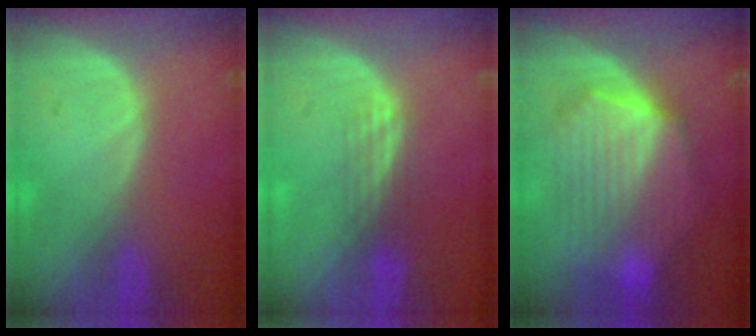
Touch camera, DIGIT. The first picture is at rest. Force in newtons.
{"total": 3.0, "press": 2.5, "slide": 1.6}
{"total": 10.7, "press": 10.7, "slide": 0.7}